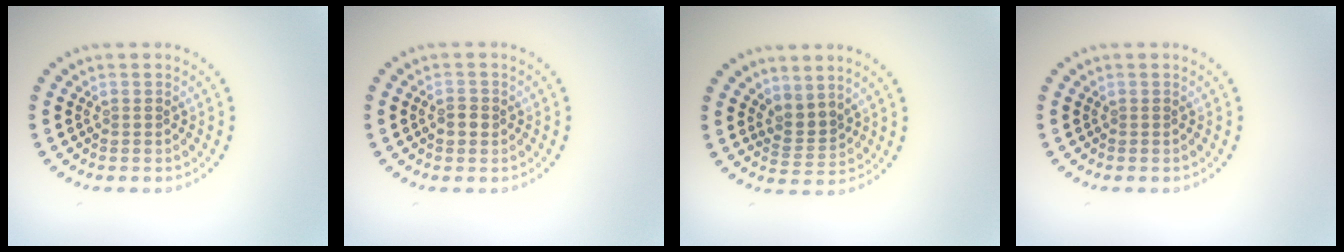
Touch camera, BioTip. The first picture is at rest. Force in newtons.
{"total": 1.4, "press": 1.3, "slide": 0.1}
{"total": 2.1, "press": 1.4, "slide": 1.6}
{"total": 0.0}